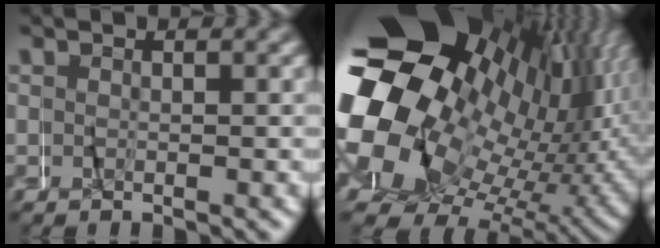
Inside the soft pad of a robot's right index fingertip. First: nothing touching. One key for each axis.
{"total": 29.0, "fx": 1.0, "fy": 20.8, "fz": 20.2, "tx": -0.292, "ty": -0.014, "tz": -0.006}